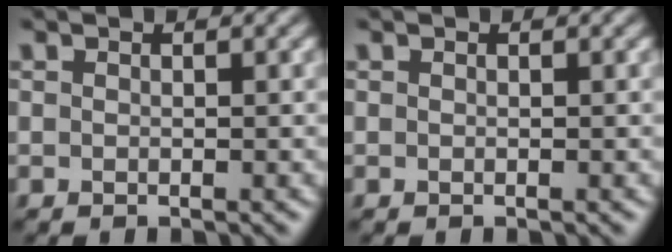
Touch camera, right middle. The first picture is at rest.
{"total": 0.0}